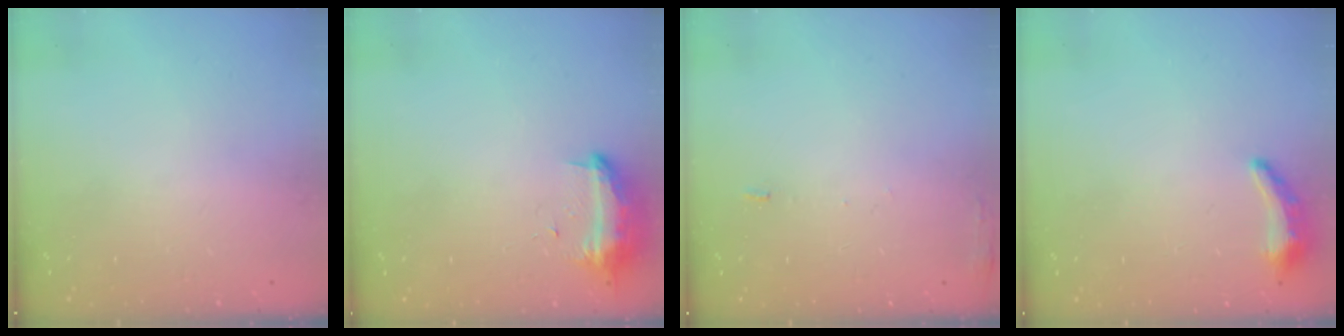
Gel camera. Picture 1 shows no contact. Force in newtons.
{"total": 9.5, "press": 9.4, "slide": 0.8}
{"total": 5.0, "press": 4.9, "slide": 0.6}
{"total": 7.2, "press": 6.9, "slide": 2.1}